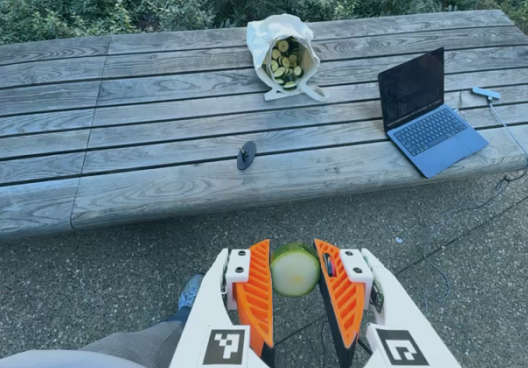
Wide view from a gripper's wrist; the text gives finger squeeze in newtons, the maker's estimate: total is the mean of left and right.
{"total": 10.9, "left": 11.0, "right": 10.8}